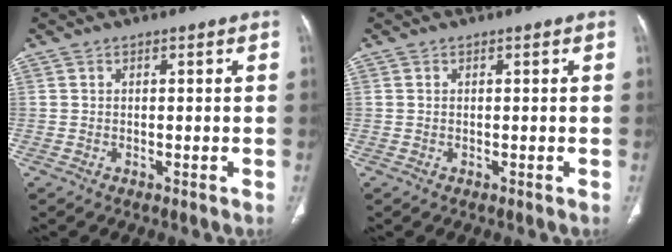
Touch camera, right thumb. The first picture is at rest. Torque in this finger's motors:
{"motor_torque": [0.02, -0.19, -0.13, -0.32, -0.03]}